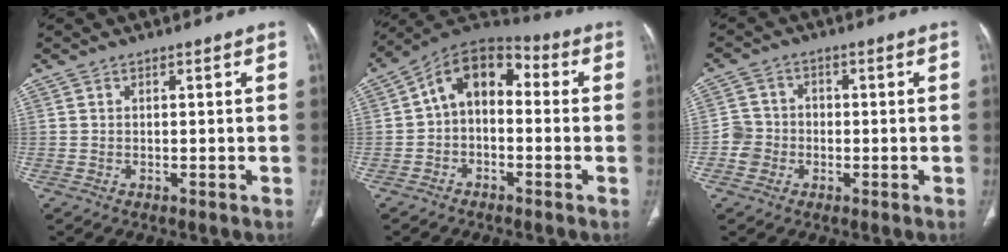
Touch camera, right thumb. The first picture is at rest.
{"total": 10.8, "force": [0.0, 7.1, 8.1], "torque": [-0.103, 0.043, -0.020]}
{"total": 4.4, "force": [-1.4, 4.1, 0.8], "torque": [0.010, 0.016, -0.036]}